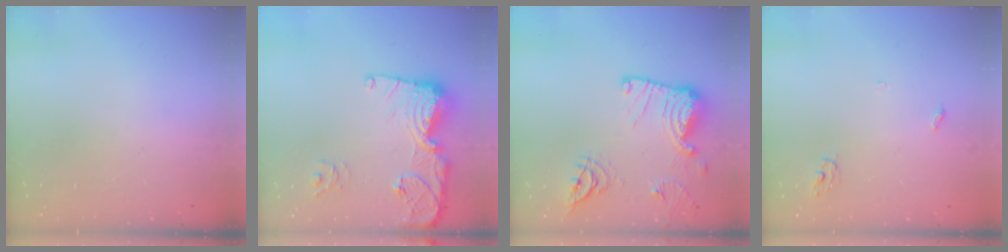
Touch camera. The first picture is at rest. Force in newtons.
{"total": 17.1, "press": 17.0, "slide": 1.9}
{"total": 17.4, "press": 17.4, "slide": 1.1}
{"total": 2.8, "press": 2.8, "slide": 0.2}